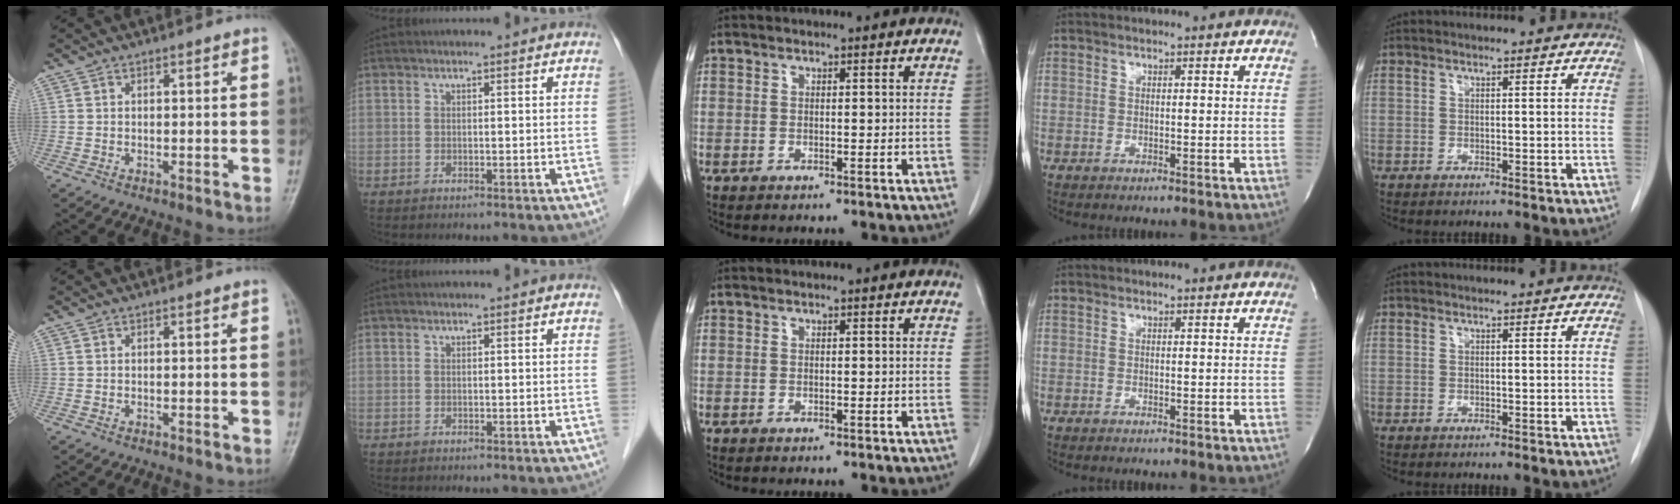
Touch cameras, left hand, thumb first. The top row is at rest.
{}